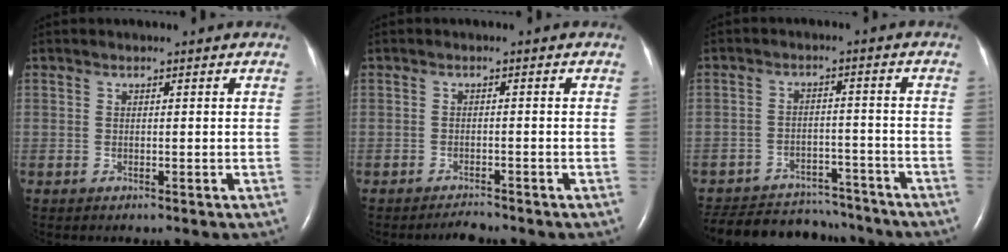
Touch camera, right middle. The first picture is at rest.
{"total": 1.6, "force": [-1.6, 0.0, 0.2], "torque": [-0.009, -0.007, -0.023]}
{"total": 16.8, "force": [-15.4, 5.1, 4.5], "torque": [-0.102, 0.000, -0.213]}